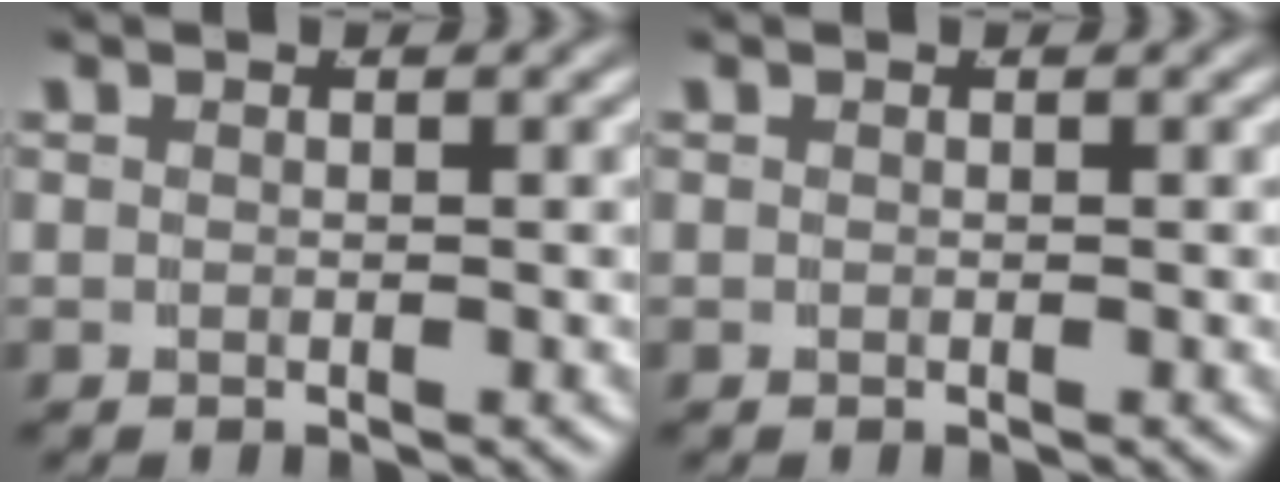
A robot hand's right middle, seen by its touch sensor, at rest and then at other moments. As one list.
[{"total": 0.0}]